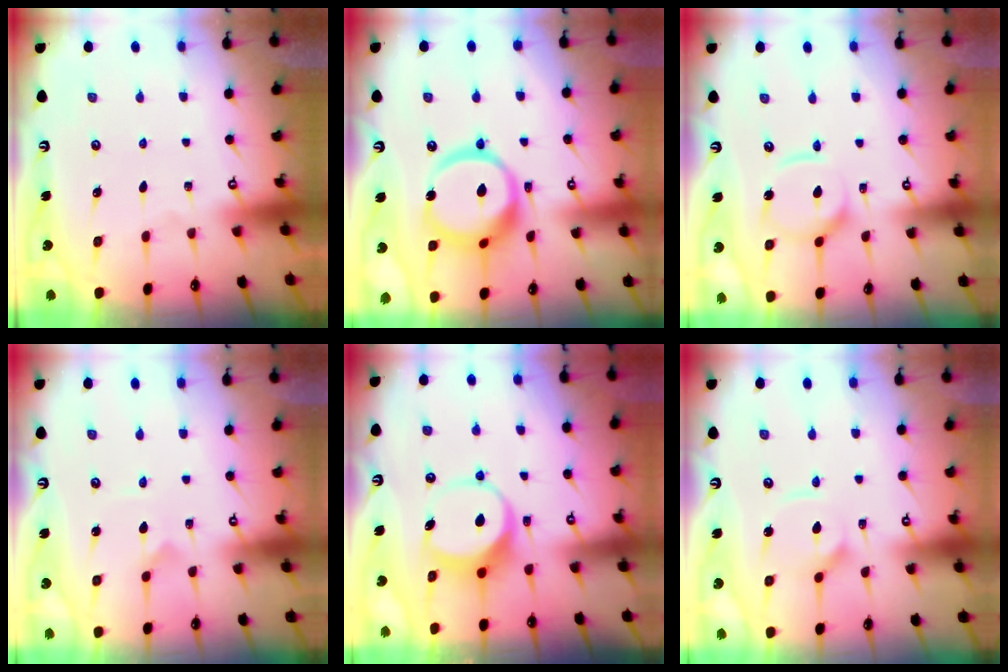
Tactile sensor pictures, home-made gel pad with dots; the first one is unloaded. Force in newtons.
{"total": 17.9, "press": 17.8, "slide": 1.9}
{"total": 12.3, "press": 12.2, "slide": 1.4}
{"total": 0.0}
{"total": 8.7, "press": 8.6, "slide": 0.8}
{"total": 7.6, "press": 7.6, "slide": 0.5}